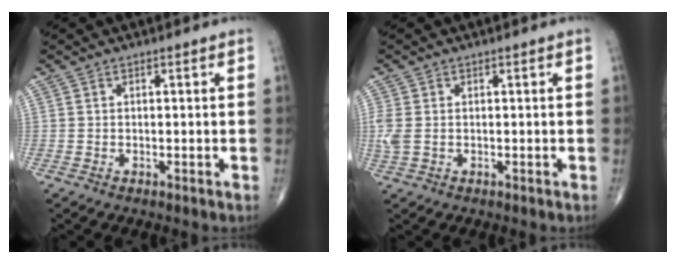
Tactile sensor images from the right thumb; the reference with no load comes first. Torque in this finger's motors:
{"motor_torque": [-0.20, -0.21, 0.33, 0.16, 0.04]}